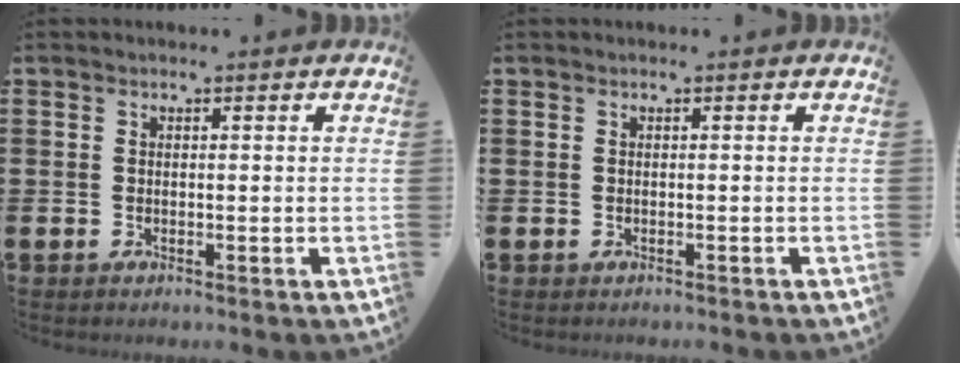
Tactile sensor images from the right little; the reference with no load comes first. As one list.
[{"total": 0.0}]